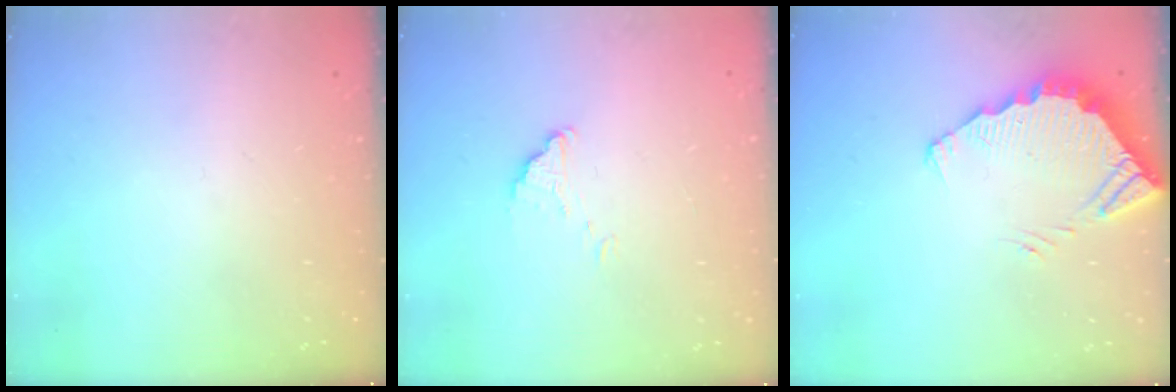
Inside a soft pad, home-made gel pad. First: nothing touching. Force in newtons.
{"total": 1.5, "press": 1.5, "slide": 0.1}
{"total": 4.4, "press": 4.4, "slide": 0.2}